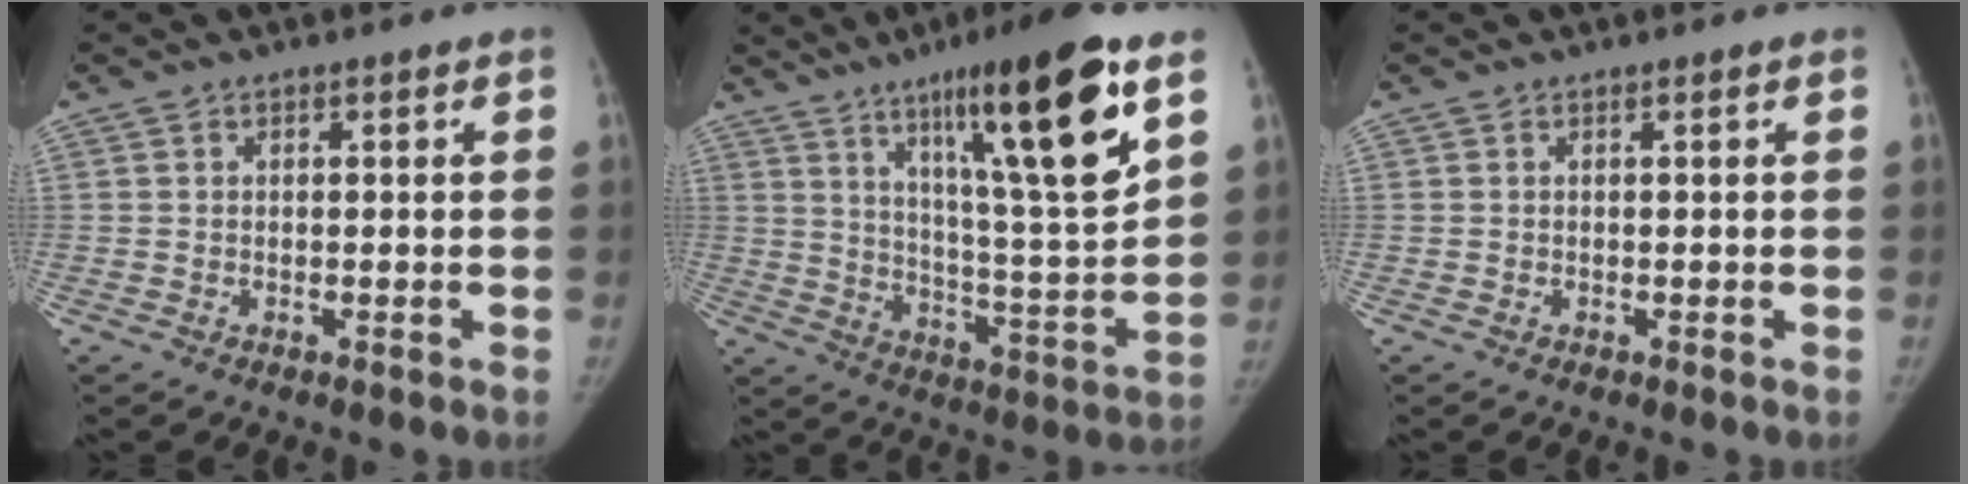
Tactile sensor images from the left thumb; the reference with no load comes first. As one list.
[{"total": 22.6, "force": [11.8, 3.0, 19.0], "torque": [-0.278, -0.051, 0.191]}, {"total": 0.0}]